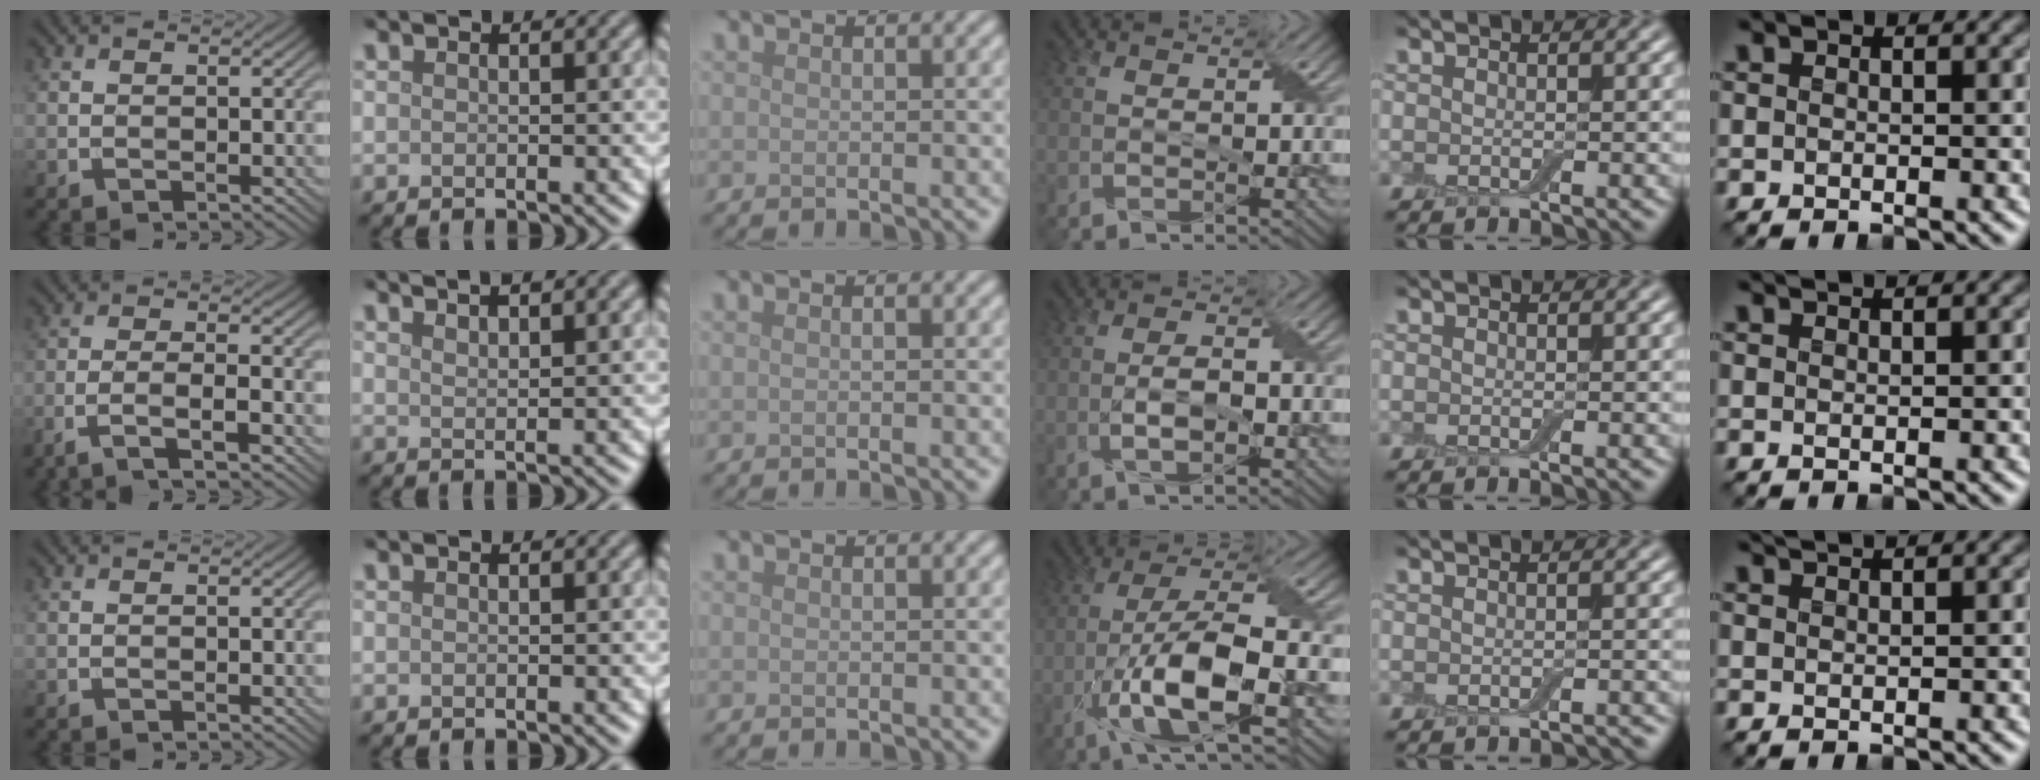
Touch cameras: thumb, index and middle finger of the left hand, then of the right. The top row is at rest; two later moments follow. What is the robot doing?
{"motion": "peel", "object": "bubble wrap"}